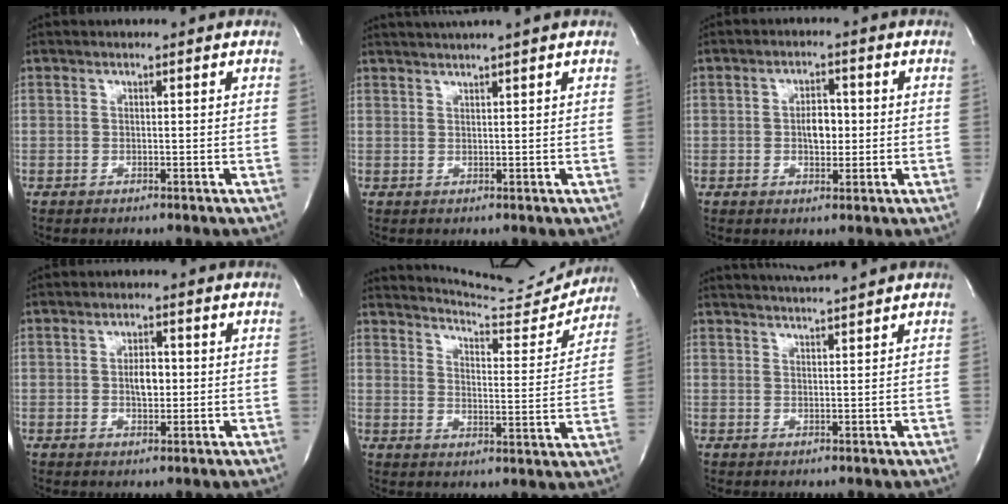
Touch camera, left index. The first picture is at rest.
{"total": 4.7, "force": [3.9, -1.2, 2.2], "torque": [-0.030, 0.016, 0.060]}
{"total": 3.9, "force": [-0.3, 2.1, 3.3], "torque": [-0.051, 0.002, -0.002]}
{"total": 3.5, "force": [-0.2, 1.7, 3.1], "torque": [-0.050, -0.001, 0.000]}
{"total": 13.1, "force": [13.1, 0.2, 1.1], "torque": [-0.017, -0.050, 0.166]}
{"total": 4.7, "force": [4.4, -1.3, 1.3], "torque": [-0.022, 0.005, 0.069]}